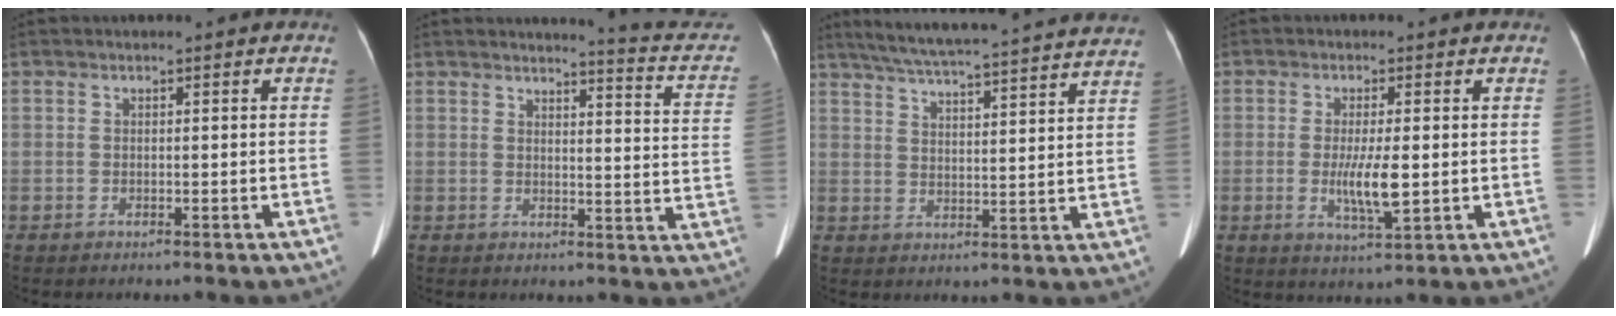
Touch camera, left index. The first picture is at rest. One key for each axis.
{"total": 10.5, "fx": 10.0, "fy": 0.0, "fz": 3.2, "tx": -0.032, "ty": -0.065, "tz": 0.087}
{"total": 26.9, "fx": 24.6, "fy": 0.9, "fz": 10.9, "tx": -0.180, "ty": -0.013, "tz": 0.314}
{"total": 5.4, "fx": -0.4, "fy": 0.9, "fz": 5.4, "tx": -0.105, "ty": -0.012, "tz": -0.004}